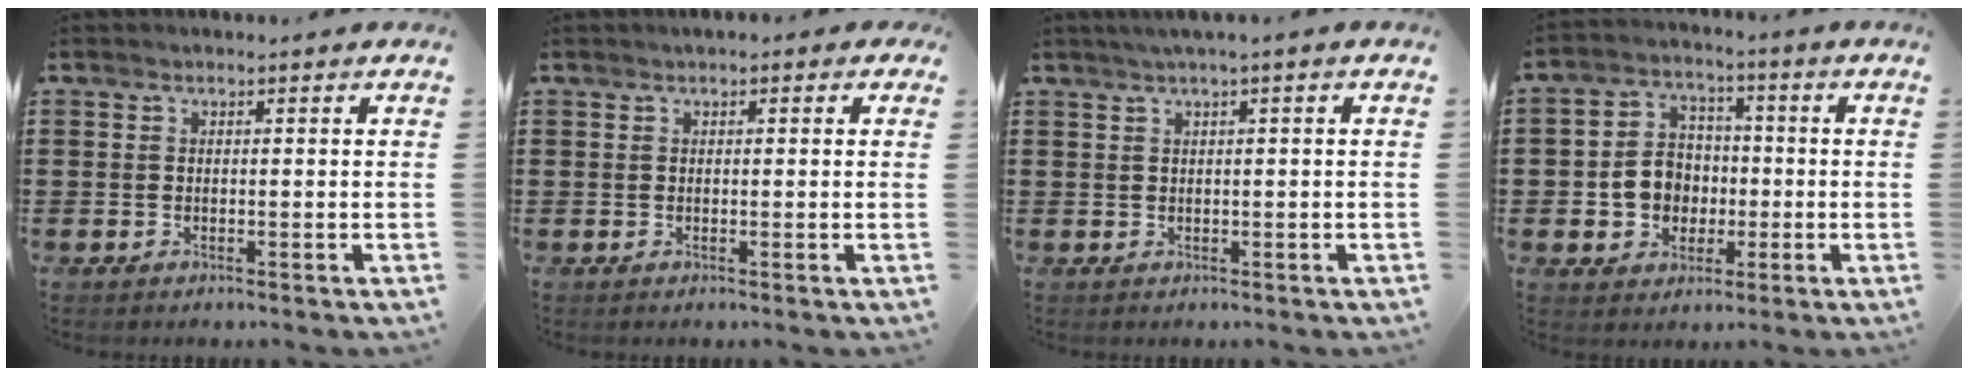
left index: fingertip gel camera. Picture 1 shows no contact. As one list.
[{"total": 0.8, "force": [0.2, 0.6, 0.5], "torque": [-0.010, 0.007, 0.002]}, {"total": 1.3, "force": [0.3, -0.1, 1.3], "torque": [-0.021, -0.003, 0.006]}, {"total": 6.7, "force": [-1.0, 6.1, 2.7], "torque": [-0.057, 0.017, -0.018]}]